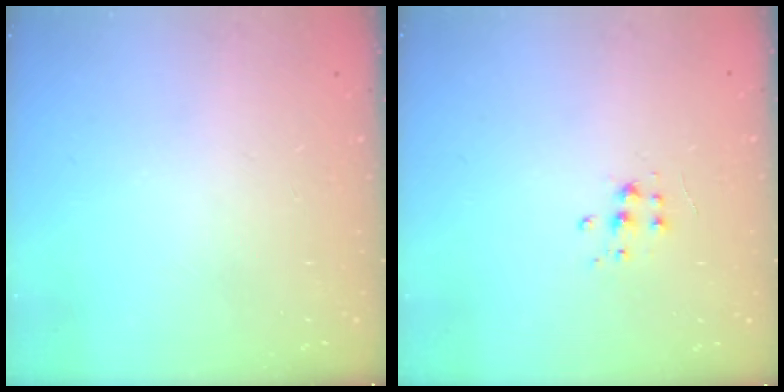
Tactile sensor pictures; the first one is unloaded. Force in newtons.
{"total": 4.6, "press": 4.6, "slide": 0.5}